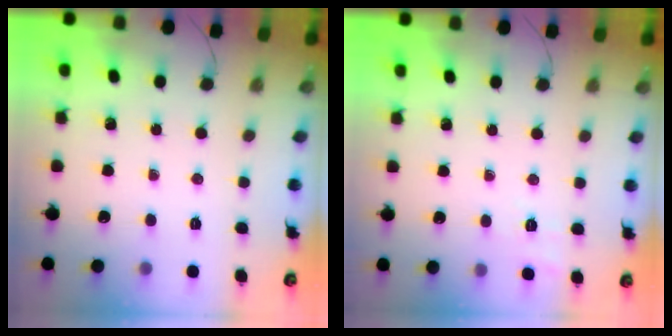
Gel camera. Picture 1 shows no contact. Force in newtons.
{"total": 2.6, "press": 1.9, "slide": 1.8}